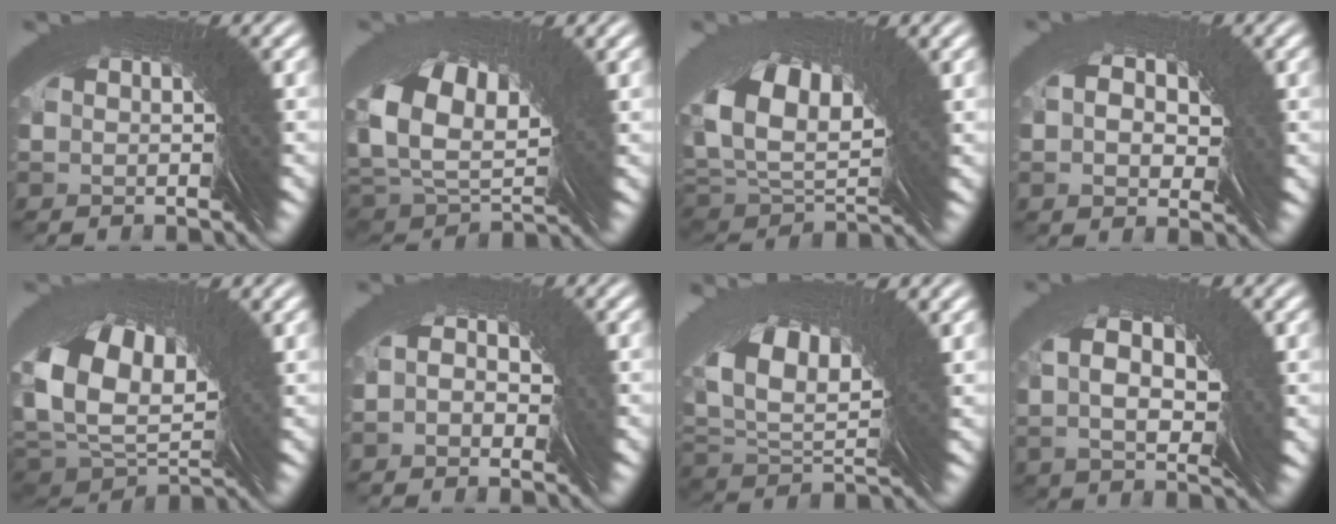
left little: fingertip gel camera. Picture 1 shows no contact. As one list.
[{"total": 6.2, "force": [1.8, 4.0, 4.4], "torque": [-0.084, 0.010, 0.021]}, {"total": 5.4, "force": [1.6, 3.0, 4.3], "torque": [-0.080, 0.007, 0.020]}, {"total": 1.7, "force": [1.0, 1.4, 0.0], "torque": [0.008, 0.014, 0.009]}, {"total": 7.4, "force": [0.8, 4.7, 5.6], "torque": [-0.097, 0.001, 0.009]}, {"total": 2.2, "force": [0.6, 2.1, 0.1], "torque": [0.013, 0.015, -0.002]}, {"total": 4.5, "force": [2.8, 1.7, 3.1], "torque": [-0.066, 0.019, 0.039]}, {"total": 1.0, "force": [1.0, 0.3, 0.2], "torque": [0.004, 0.025, 0.006]}]